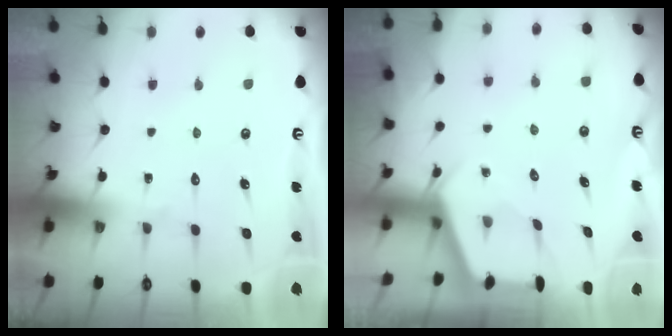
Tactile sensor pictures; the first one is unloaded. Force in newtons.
{"total": 2.5, "press": 2.5, "slide": 0.3}